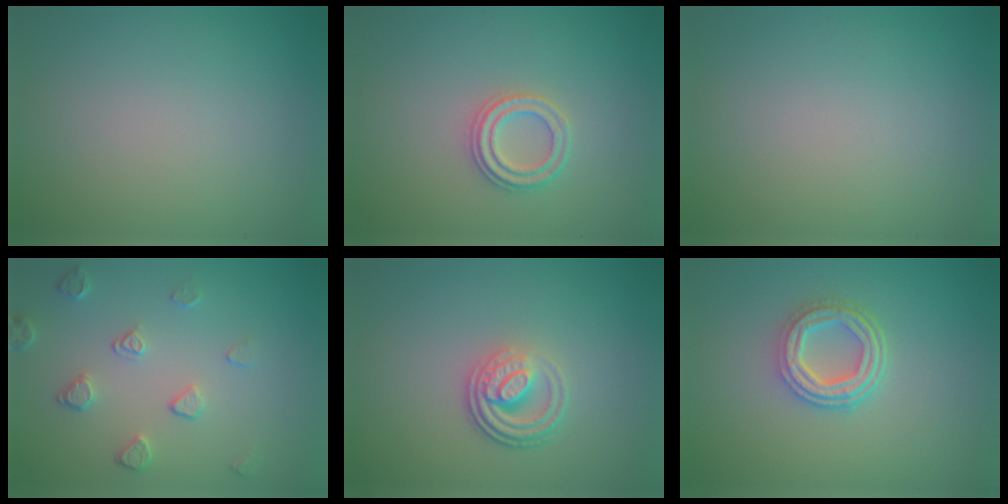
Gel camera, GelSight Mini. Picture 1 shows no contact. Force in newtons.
{"total": 2.3, "press": 2.3, "slide": 0.3}
{"total": 0.0}
{"total": 2.1, "press": 1.4, "slide": 1.5}
{"total": 3.9, "press": 2.7, "slide": 2.7}
{"total": 4.5, "press": 3.4, "slide": 2.9}